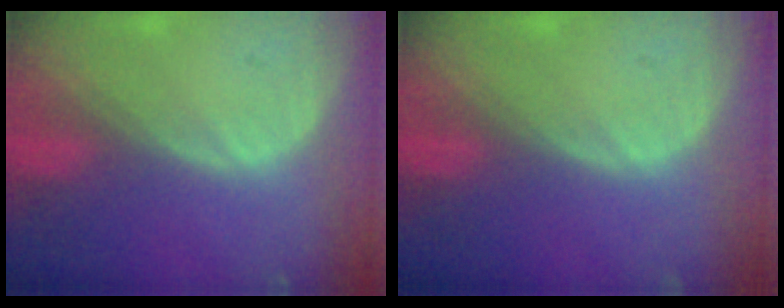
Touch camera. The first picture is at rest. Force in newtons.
{"total": 0.0}